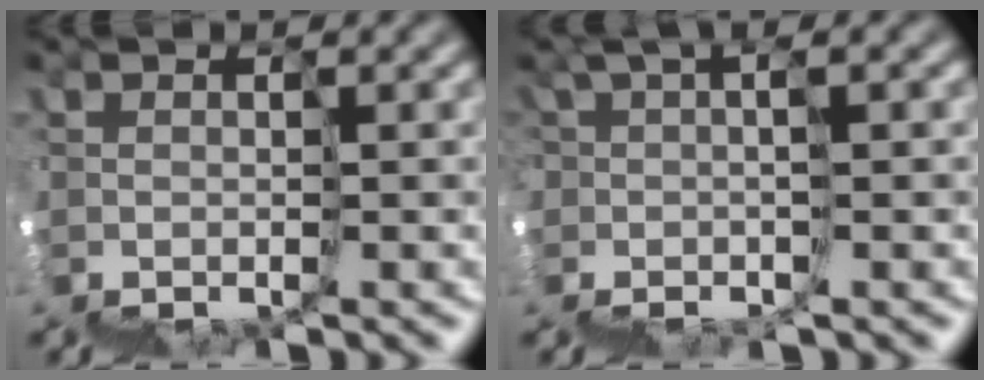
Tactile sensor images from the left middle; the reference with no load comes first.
{"total": 0.7, "force": [0.4, -0.5, 0.2], "torque": [0.002, 0.010, 0.017]}